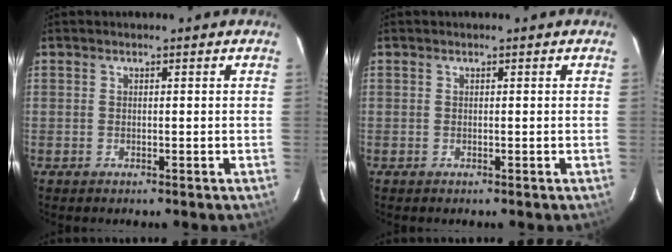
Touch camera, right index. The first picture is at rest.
{"total": 0.0}